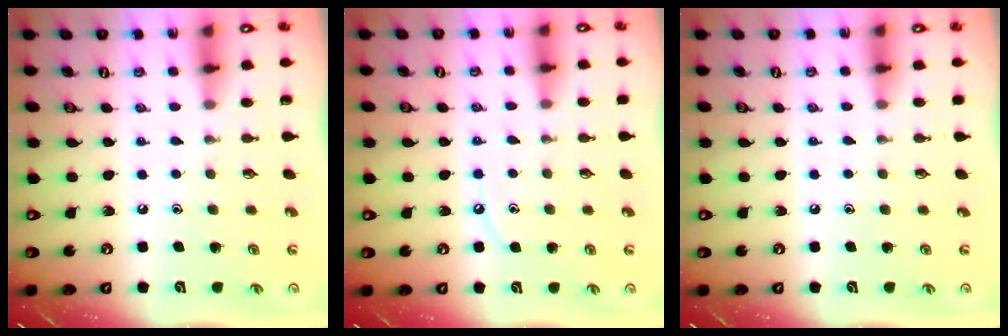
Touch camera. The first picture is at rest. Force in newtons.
{"total": 5.3, "press": 5.2, "slide": 0.8}
{"total": 3.6, "press": 3.5, "slide": 0.6}